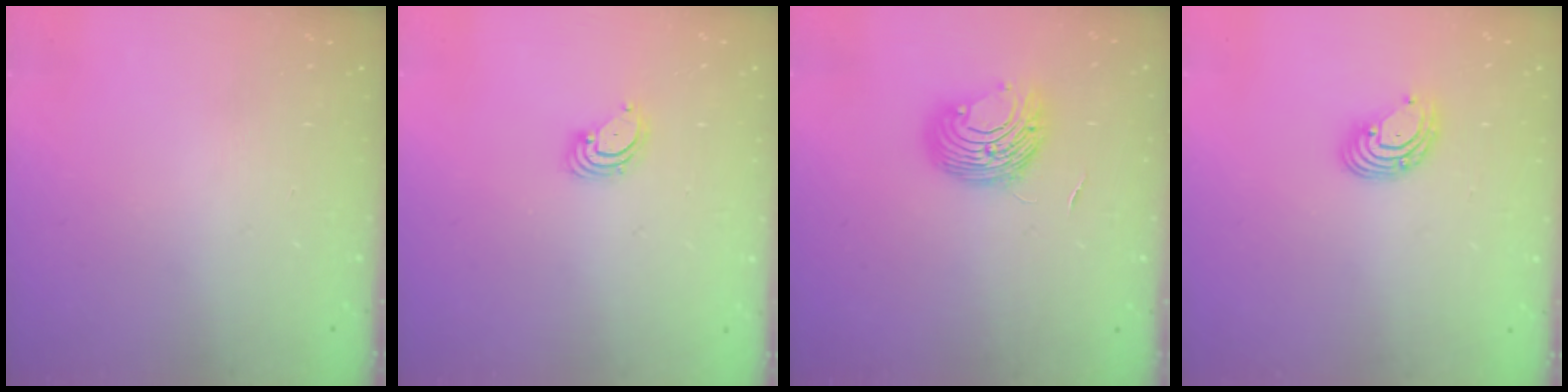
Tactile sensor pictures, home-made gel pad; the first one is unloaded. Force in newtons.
{"total": 3.3, "press": 3.3, "slide": 0.3}
{"total": 9.4, "press": 9.3, "slide": 1.0}
{"total": 6.5, "press": 6.4, "slide": 0.8}